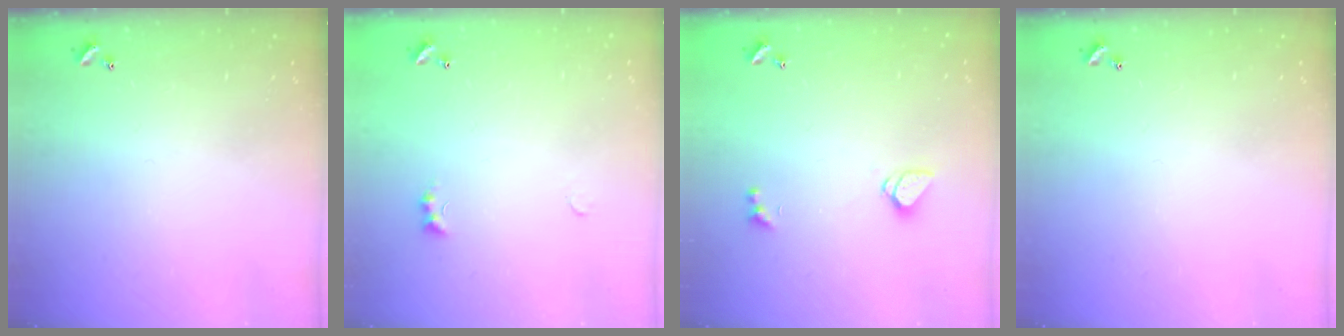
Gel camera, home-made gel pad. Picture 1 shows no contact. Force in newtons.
{"total": 1.4, "press": 1.3, "slide": 0.5}
{"total": 1.5, "press": 1.4, "slide": 0.5}
{"total": 0.0}